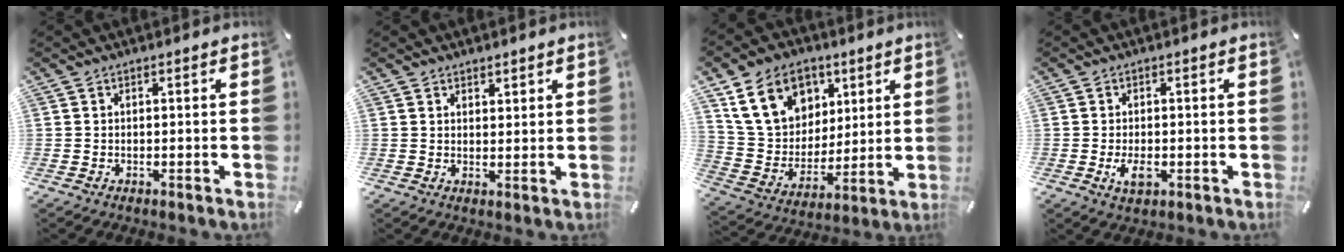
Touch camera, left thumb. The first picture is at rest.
{"total": 2.1, "force": [1.7, 1.3, -0.1], "torque": [0.018, -0.007, 0.030]}
{"total": 17.2, "force": [7.9, 13.3, 7.4], "torque": [-0.137, -0.021, 0.158]}
{"total": 3.6, "force": [-0.9, 2.0, 2.9], "torque": [-0.063, -0.008, -0.020]}